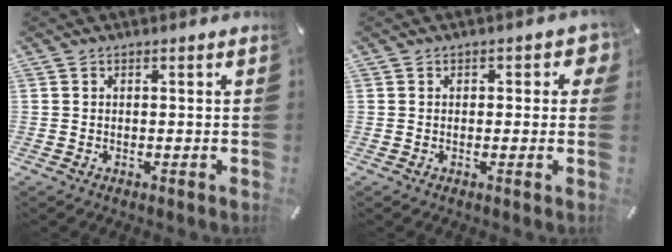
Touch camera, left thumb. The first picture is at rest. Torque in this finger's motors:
{"motor_torque": [-0.13, -0.08, 0.22, 0.12, 0.02]}